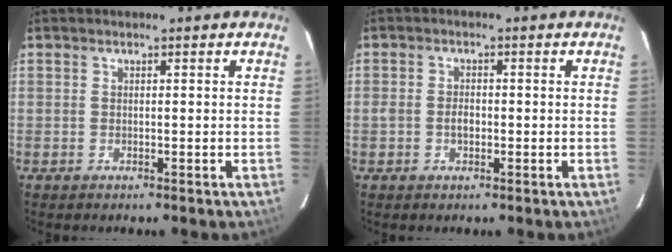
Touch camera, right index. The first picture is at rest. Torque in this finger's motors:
{"motor_torque": [0.42, -0.04, 0.20, 0.05]}